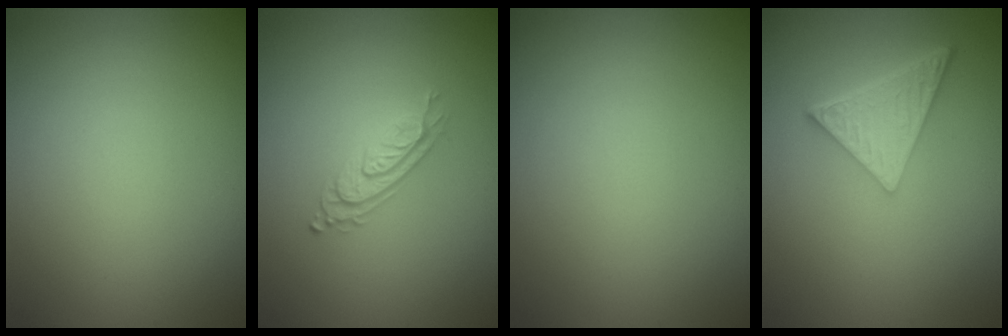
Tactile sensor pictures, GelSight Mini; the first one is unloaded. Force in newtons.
{"total": 2.8, "press": 2.0, "slide": 2.0}
{"total": 0.0}
{"total": 5.1, "press": 3.8, "slide": 3.5}